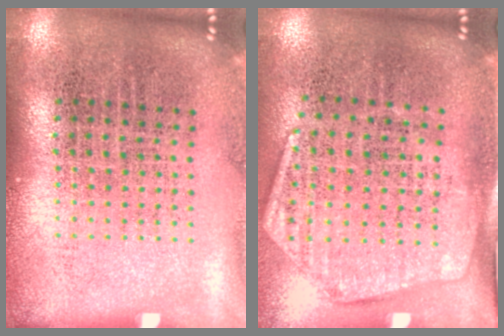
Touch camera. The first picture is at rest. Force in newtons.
{"total": 1.9, "press": 1.6, "slide": 1.0}